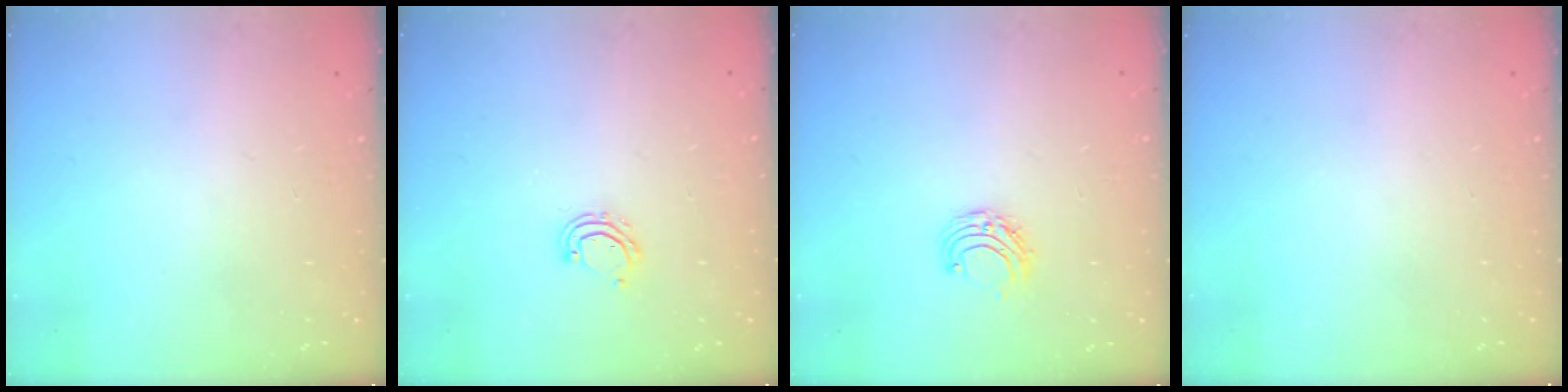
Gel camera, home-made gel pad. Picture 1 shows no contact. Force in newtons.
{"total": 4.5, "press": 4.4, "slide": 0.4}
{"total": 5.9, "press": 5.8, "slide": 0.7}
{"total": 0.0}